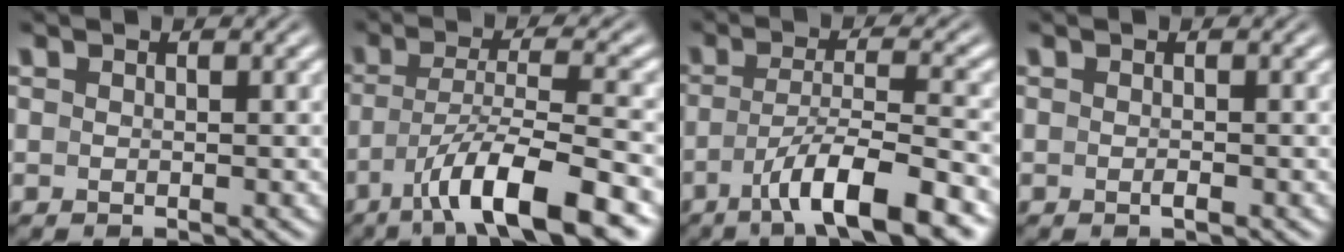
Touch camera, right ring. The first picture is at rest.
{"total": 7.5, "force": [-3.8, 1.6, 6.3], "torque": [-0.098, -0.017, -0.050]}
{"total": 6.8, "force": [-3.6, 1.3, 5.6], "torque": [-0.084, -0.014, -0.050]}
{"total": 0.6, "force": [-0.4, 0.1, 0.4], "torque": [-0.007, 0.004, -0.009]}